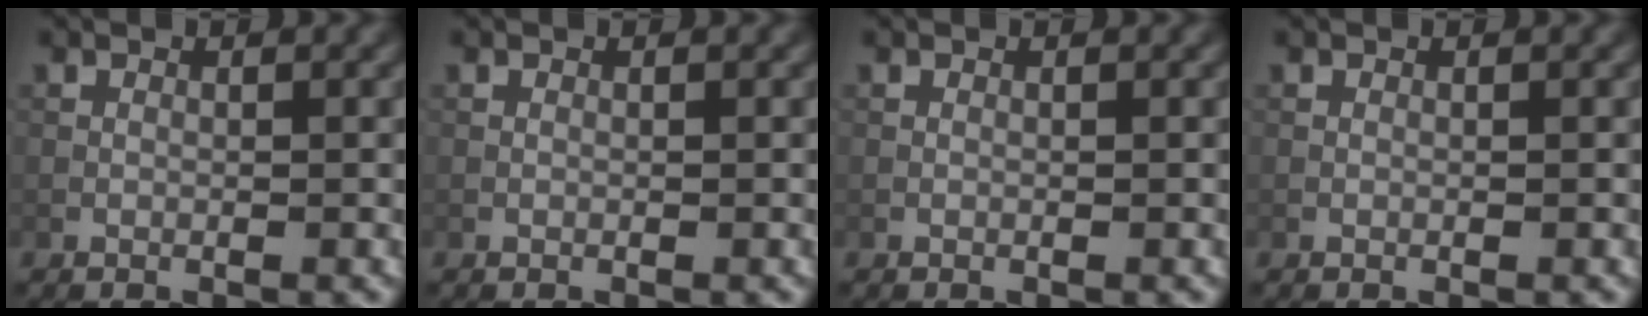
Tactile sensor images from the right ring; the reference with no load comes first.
{"total": 0.0}
{"total": 0.0}
{"total": 0.0}